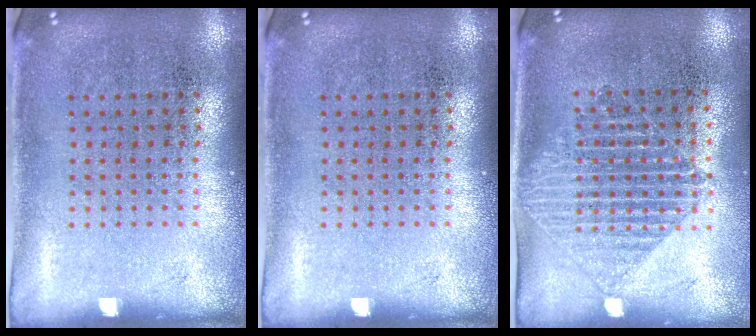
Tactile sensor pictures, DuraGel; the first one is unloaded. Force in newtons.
{"total": 0.0}
{"total": 1.4, "press": 1.3, "slide": 0.7}